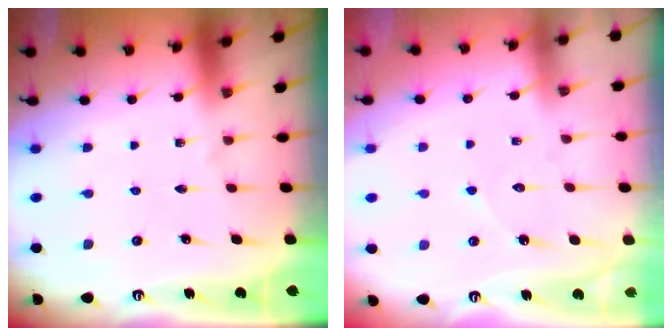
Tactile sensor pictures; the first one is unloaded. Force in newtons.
{"total": 4.9, "press": 4.9, "slide": 0.4}